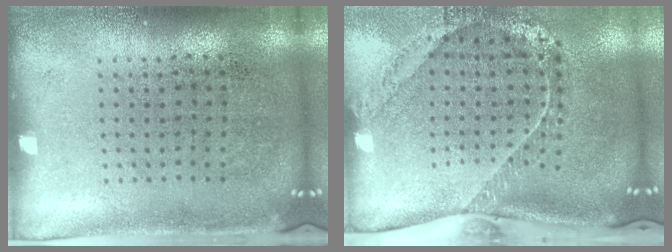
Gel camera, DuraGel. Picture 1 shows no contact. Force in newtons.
{"total": 2.3, "press": 1.7, "slide": 1.5}